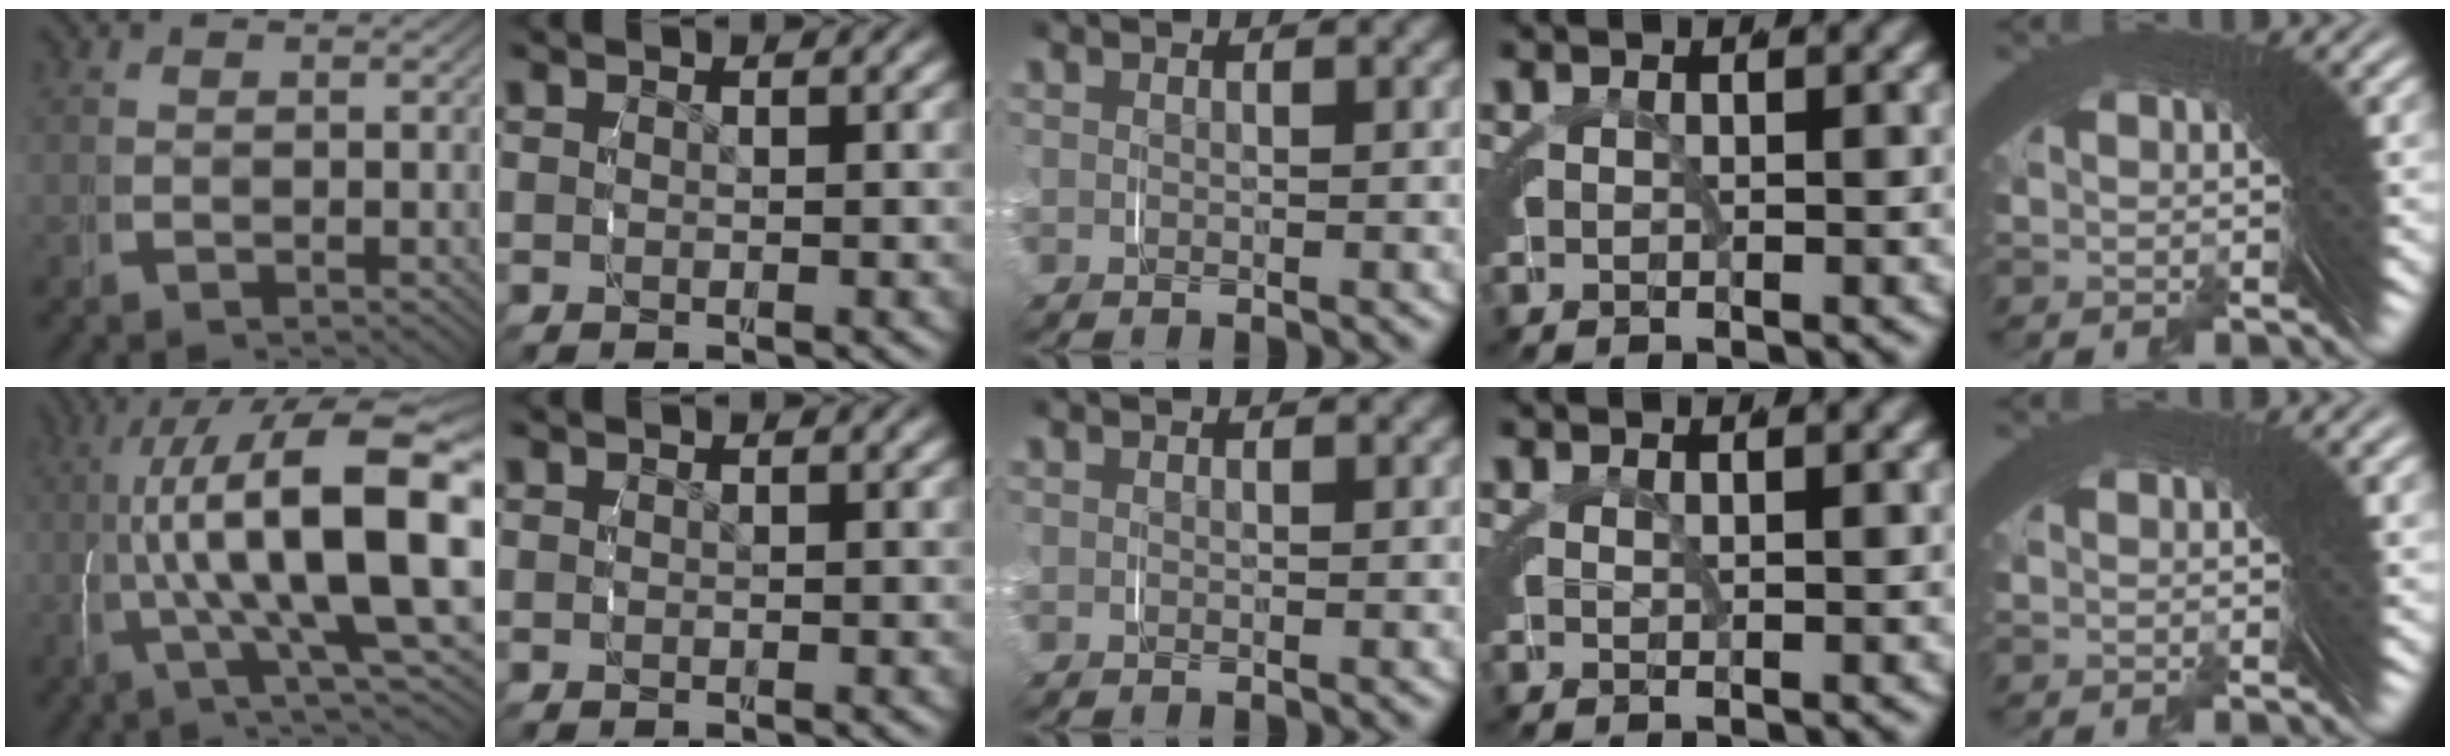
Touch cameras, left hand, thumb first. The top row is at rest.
{"thumb": {"total": 18.7, "force": [1.1, 8.6, 16.6], "torque": [-0.255, -0.016, 0.017]}, "ring": {"total": 0.7, "force": [0.5, -0.3, 0.3], "torque": [-0.004, -0.001, 0.010]}, "little": {"total": 1.3, "force": [0.5, 0.2, 1.2], "torque": [-0.007, 0.008, 0.002]}}